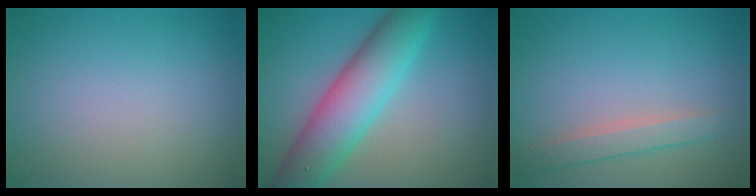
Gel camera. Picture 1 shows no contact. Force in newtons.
{"total": 7.8, "press": 7.8, "slide": 0.2}
{"total": 2.2, "press": 2.2, "slide": 0.2}